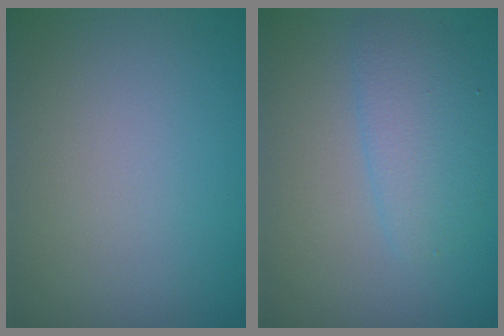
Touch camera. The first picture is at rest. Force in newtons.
{"total": 2.8, "press": 2.8, "slide": 0.1}